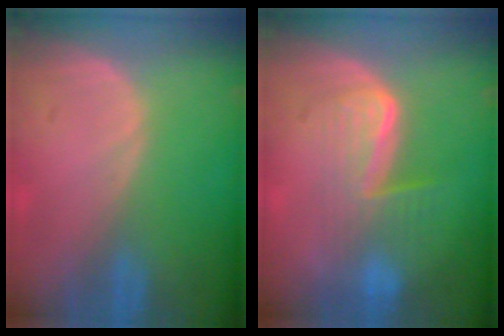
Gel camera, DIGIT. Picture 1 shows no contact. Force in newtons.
{"total": 6.4, "press": 5.9, "slide": 2.5}